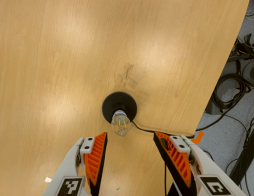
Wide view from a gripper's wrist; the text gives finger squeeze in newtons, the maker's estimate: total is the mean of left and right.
{"total": 0.0}